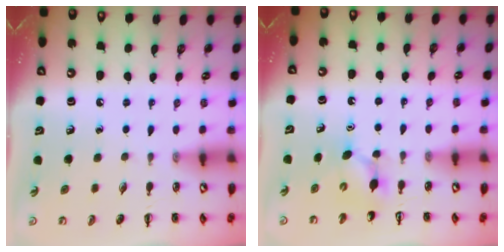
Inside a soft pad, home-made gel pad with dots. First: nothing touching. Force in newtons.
{"total": 4.2, "press": 4.0, "slide": 1.1}